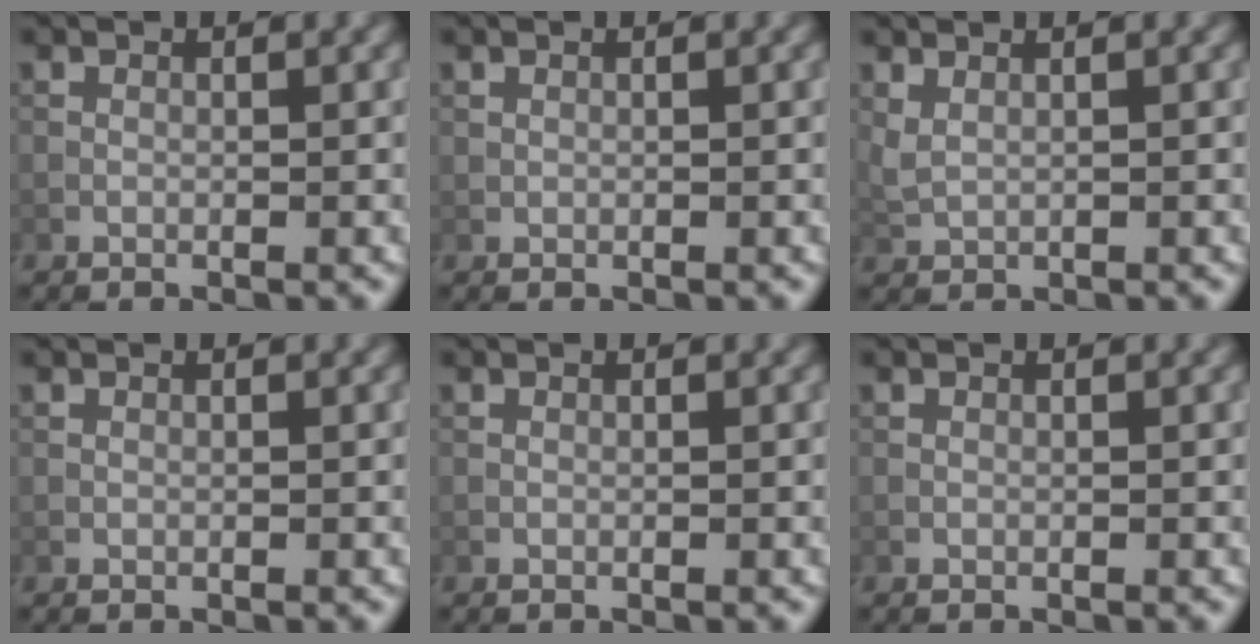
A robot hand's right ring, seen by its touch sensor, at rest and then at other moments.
{"total": 0.0}
{"total": 1.3, "force": [0.8, 0.6, 0.9], "torque": [-0.028, -0.001, 0.022]}
{"total": 0.0}
{"total": 0.0}
{"total": 0.0}